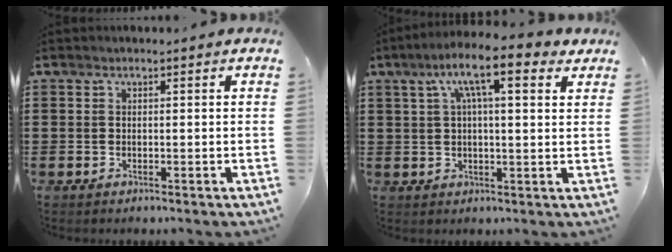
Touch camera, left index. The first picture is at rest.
{"total": 10.1, "force": [5.3, 2.4, 8.3], "torque": [-0.157, -0.001, 0.085]}